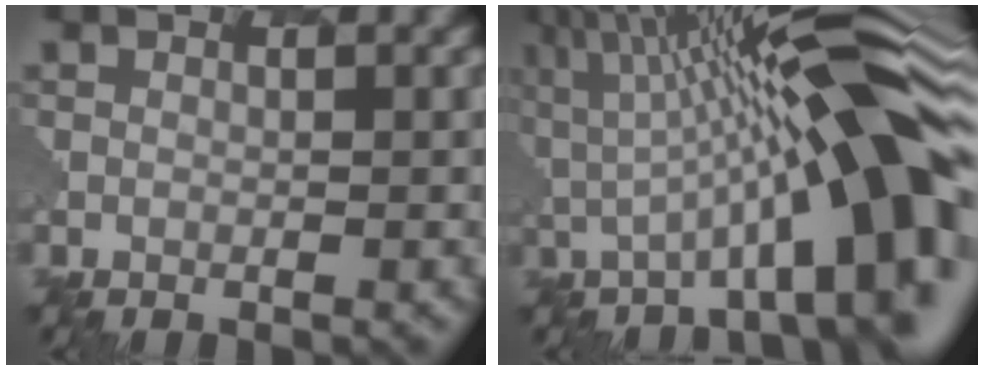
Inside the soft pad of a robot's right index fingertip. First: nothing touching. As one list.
[{"total": 9.9, "force": [2.0, 0.7, 9.7], "torque": [-0.146, 0.045, -0.006]}]